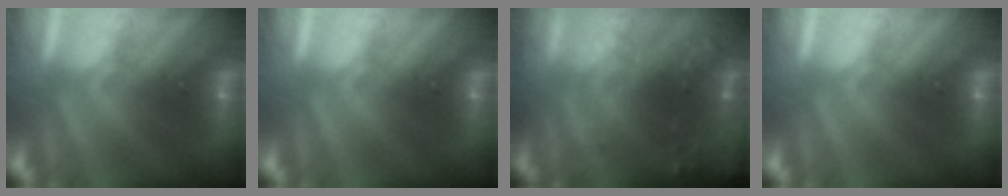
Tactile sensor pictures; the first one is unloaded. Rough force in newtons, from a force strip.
{"total": 0.0}
{"total": 8.2}
{"total": 0.0}